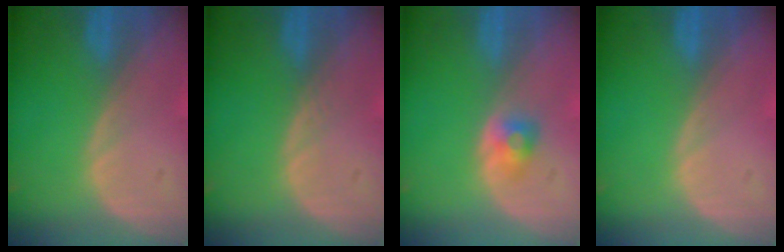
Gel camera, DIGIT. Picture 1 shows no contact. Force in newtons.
{"total": 0.6, "press": 0.6, "slide": 0.0}
{"total": 2.7, "press": 2.4, "slide": 1.1}
{"total": 0.0}